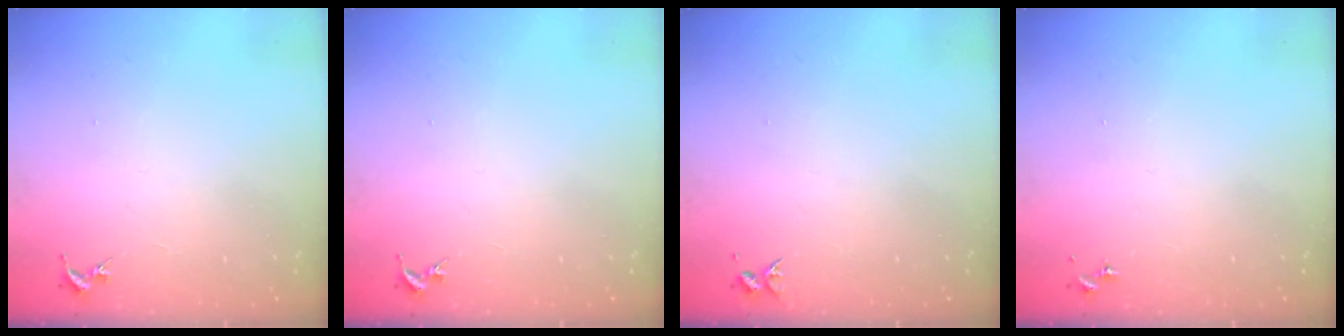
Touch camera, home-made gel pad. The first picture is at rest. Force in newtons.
{"total": 0.0}
{"total": 3.3, "press": 3.3, "slide": 0.4}
{"total": 0.0}